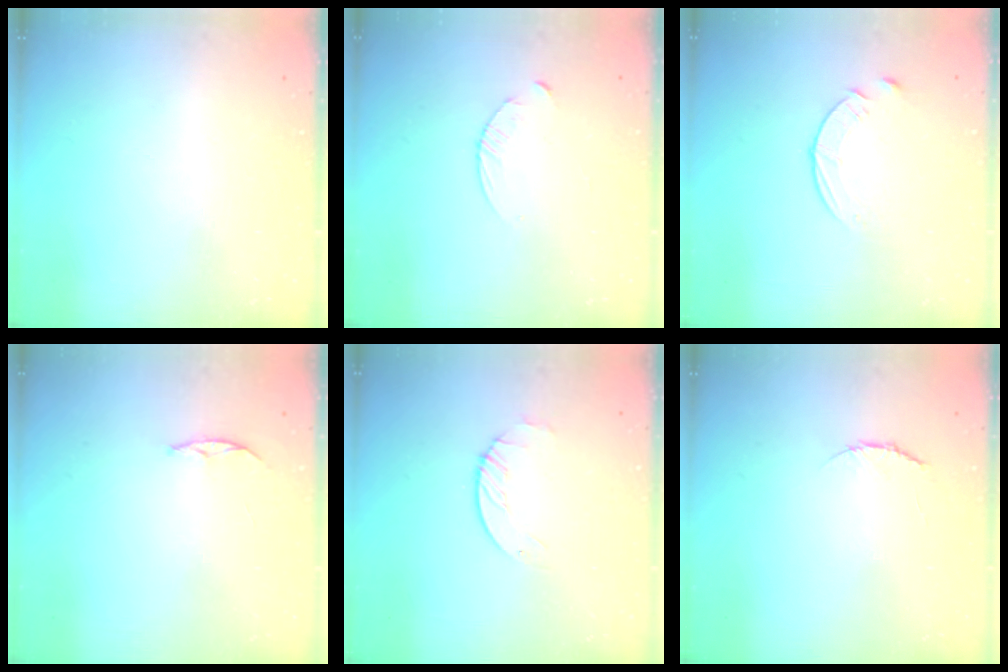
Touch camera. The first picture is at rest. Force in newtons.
{"total": 3.8, "press": 3.7, "slide": 0.5}
{"total": 5.6, "press": 5.6, "slide": 0.7}
{"total": 3.3, "press": 3.3, "slide": 0.4}
{"total": 1.6, "press": 1.6, "slide": 0.2}
{"total": 3.7, "press": 3.6, "slide": 0.4}